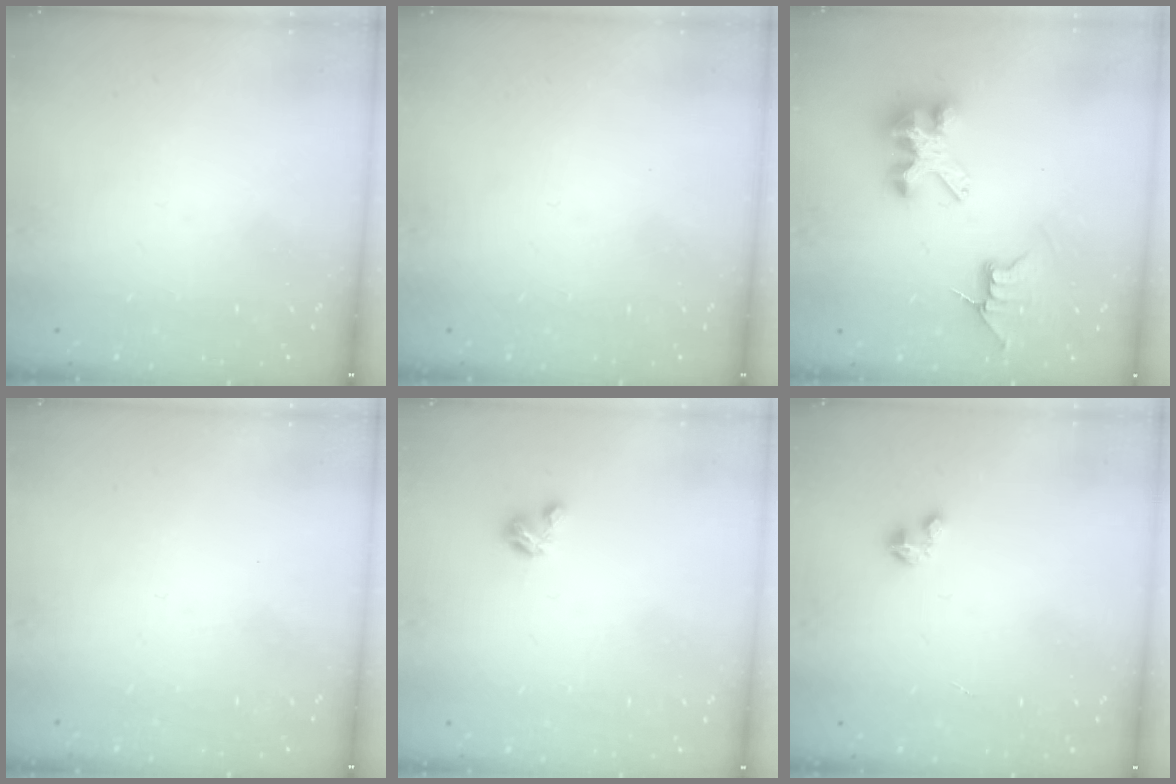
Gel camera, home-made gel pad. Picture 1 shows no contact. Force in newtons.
{"total": 0.0}
{"total": 8.3, "press": 8.3, "slide": 0.5}
{"total": 0.0}
{"total": 2.9, "press": 2.9, "slide": 0.3}
{"total": 1.2, "press": 1.2, "slide": 0.2}